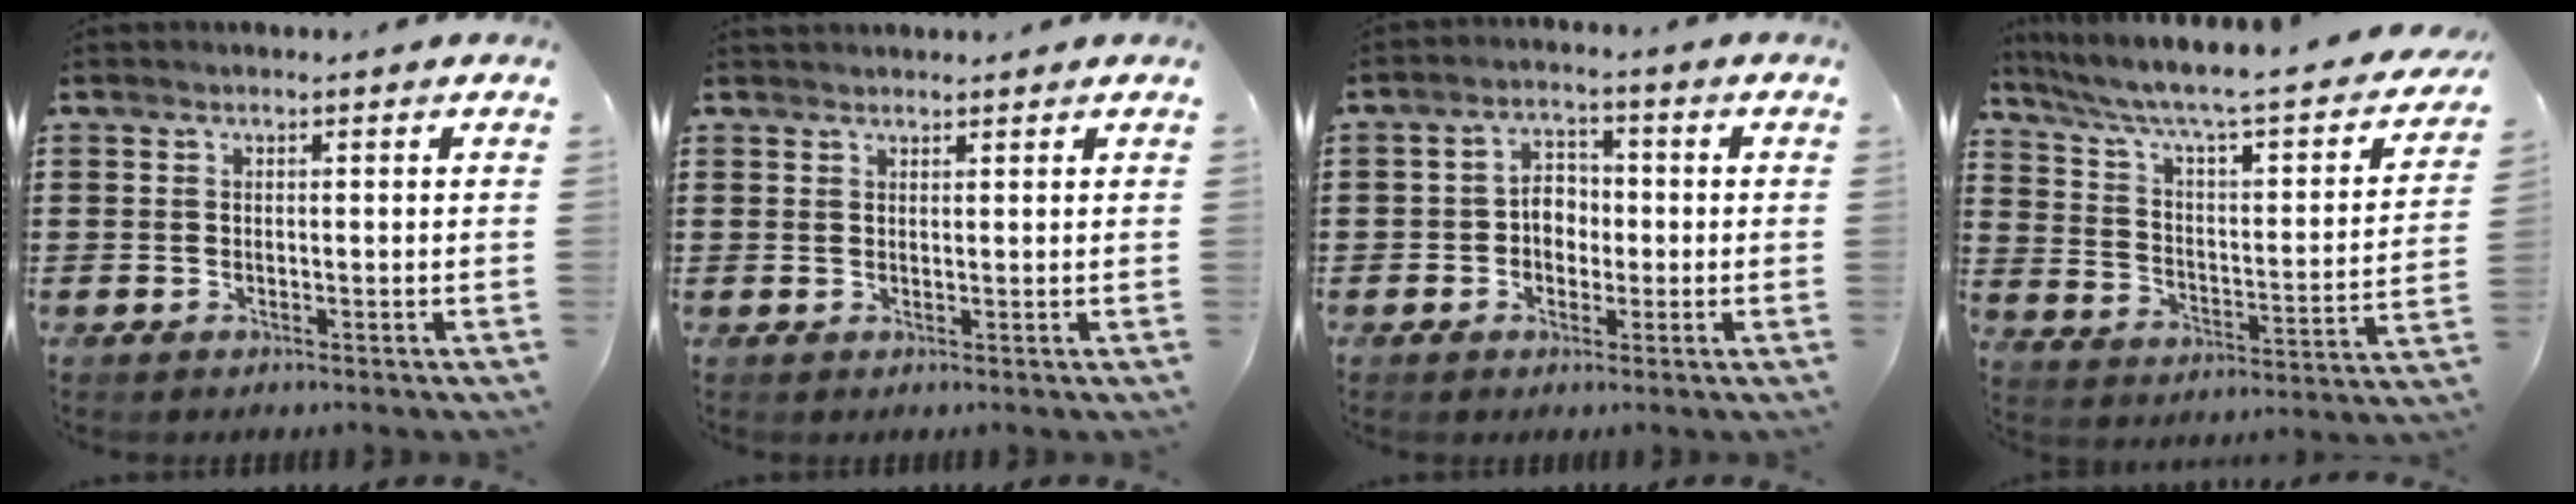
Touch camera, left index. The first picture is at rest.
{"total": 1.1, "force": [1.1, 0.1, 0.0], "torque": [-0.002, 0.000, 0.022]}
{"total": 4.1, "force": [-0.7, 3.1, 2.5], "torque": [-0.048, 0.007, -0.020]}
{"total": 5.3, "force": [3.4, 0.7, 3.9], "torque": [-0.094, -0.036, 0.047]}